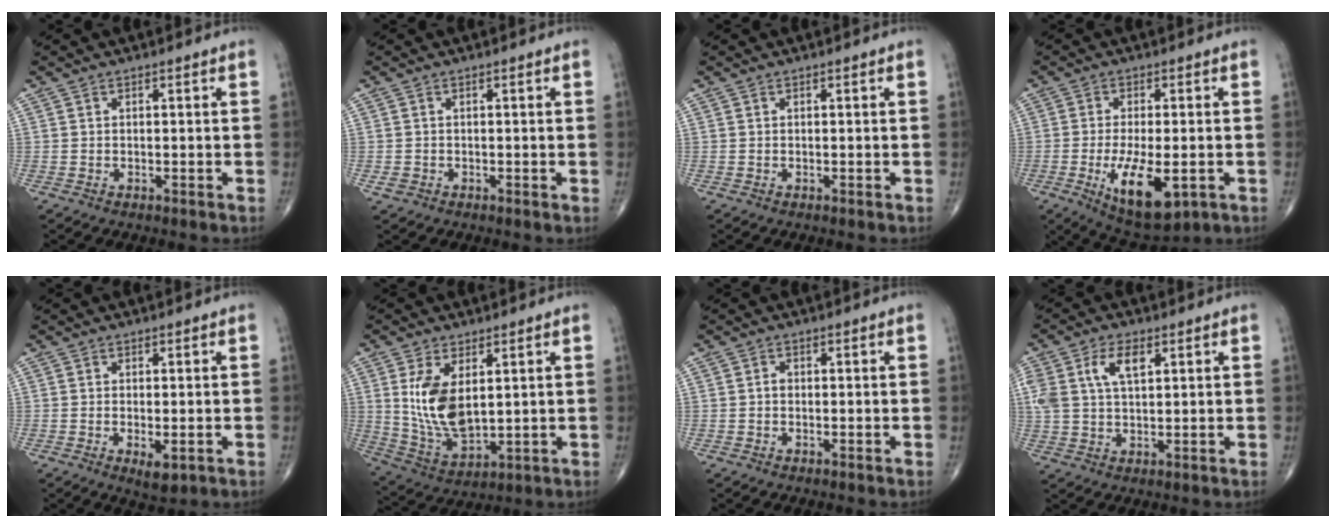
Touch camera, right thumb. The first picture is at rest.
{"total": 1.3, "force": [-0.4, 1.1, 0.7], "torque": [-0.013, -0.001, -0.008]}
{"total": 0.0}
{"total": 12.1, "force": [-3.6, 5.0, 10.5], "torque": [-0.172, -0.013, -0.047]}
{"total": 3.5, "force": [-1.1, 1.4, 3.0], "torque": [-0.049, -0.010, -0.014]}
{"total": 12.1, "force": [2.6, 6.5, 9.8], "torque": [-0.179, -0.022, 0.068]}
{"total": 1.1, "force": [-0.1, 0.8, 0.7], "torque": [-0.006, 0.003, -0.006]}
{"total": 8.8, "force": [3.2, 4.8, 6.7], "torque": [-0.141, 0.003, 0.063]}